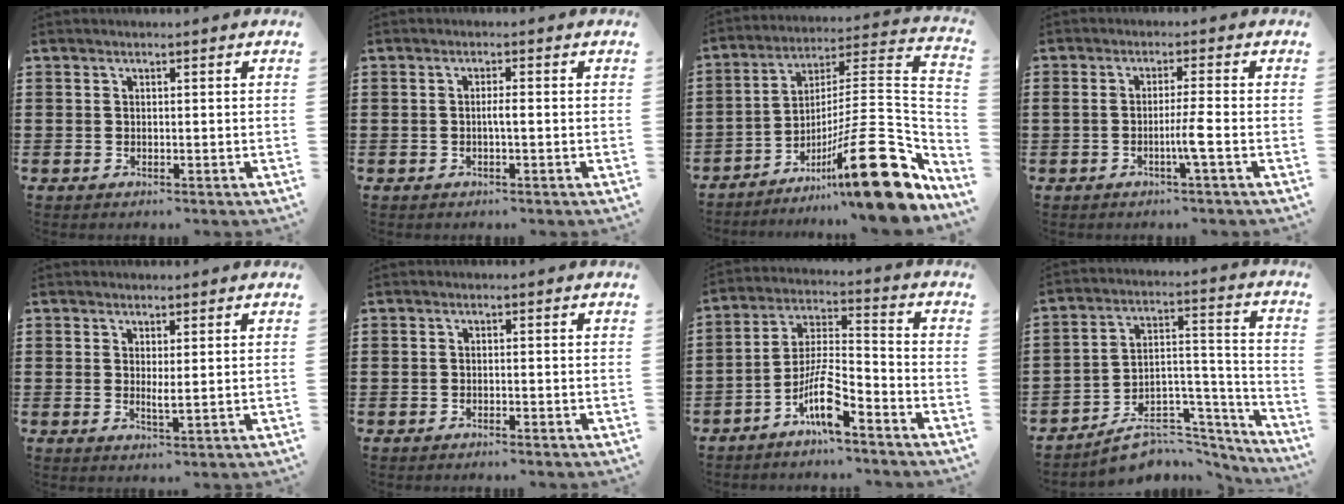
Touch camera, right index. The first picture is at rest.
{"total": 1.5, "force": [-0.3, 0.0, 1.4], "torque": [-0.027, -0.002, -0.006]}
{"total": 20.3, "force": [-9.3, 4.3, 17.5], "torque": [-0.247, 0.020, -0.152]}
{"total": 3.6, "force": [-1.2, -0.5, 3.3], "torque": [-0.059, -0.007, -0.026]}
{"total": 1.7, "force": [0.7, 0.0, 1.5], "torque": [-0.031, -0.003, 0.012]}
{"total": 0.6, "force": [-0.5, 0.0, 0.3], "torque": [-0.006, -0.002, -0.011]}
{"total": 8.9, "force": [-6.1, 1.7, 6.2], "torque": [-0.133, -0.005, -0.116]}
{"total": 8.3, "force": [-6.7, 4.1, 2.8], "torque": [-0.035, 0.025, -0.116]}